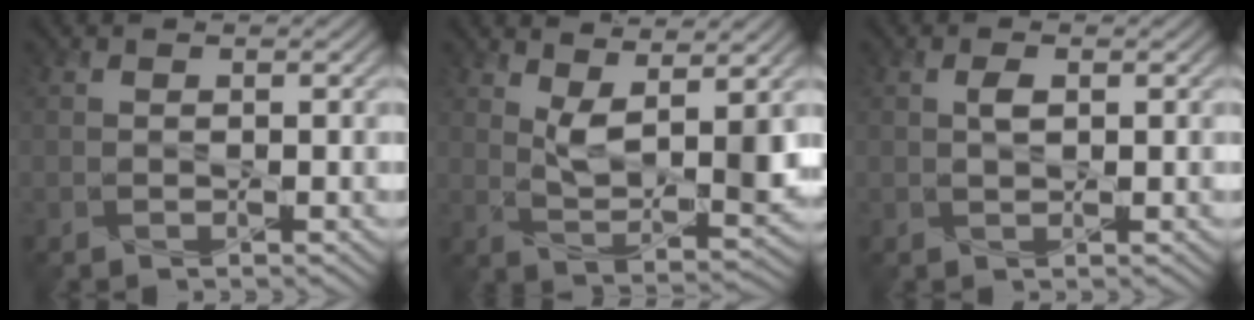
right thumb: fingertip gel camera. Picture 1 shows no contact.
{"total": 6.7, "force": [3.2, 2.3, 5.5], "torque": [-0.106, -0.010, 0.064]}
{"total": 1.4, "force": [0.4, 0.6, 1.2], "torque": [-0.027, 0.000, 0.007]}